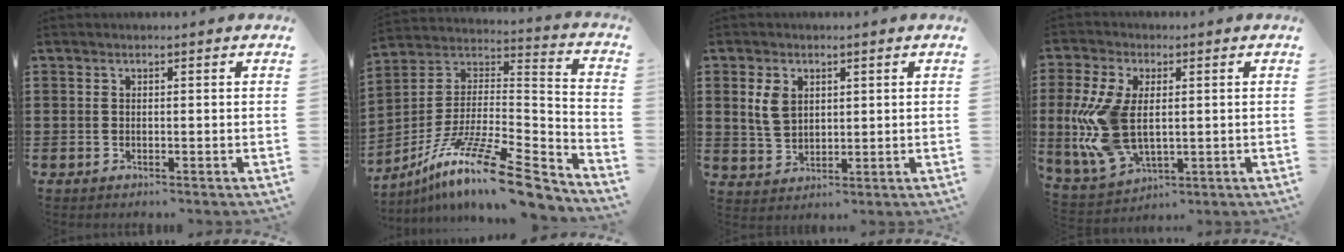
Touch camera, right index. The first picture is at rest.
{"total": 15.6, "force": [-11.3, 2.1, 10.5], "torque": [-0.186, 0.028, -0.207]}
{"total": 4.7, "force": [1.4, 3.3, 3.0], "torque": [-0.077, 0.009, 0.023]}
{"total": 11.8, "force": [0.2, 6.7, 9.7], "torque": [-0.235, -0.011, 0.006]}